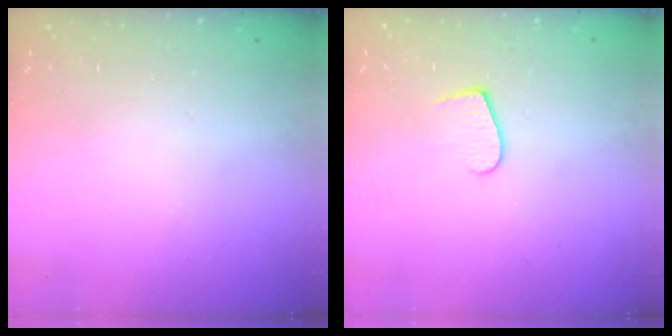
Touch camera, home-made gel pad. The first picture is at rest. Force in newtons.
{"total": 5.5, "press": 5.5, "slide": 0.5}